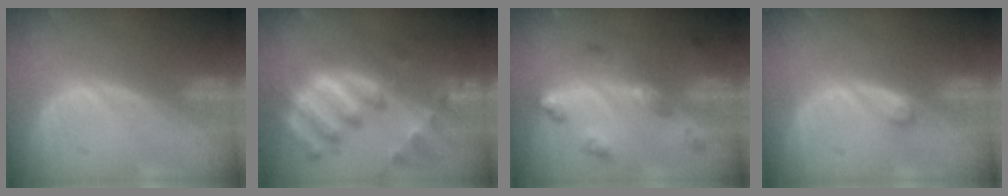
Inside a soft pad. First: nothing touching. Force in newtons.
{"total": 11.6, "press": 10.0, "slide": 6.0}
{"total": 6.4, "press": 5.7, "slide": 2.8}
{"total": 1.3, "press": 1.2, "slide": 0.3}